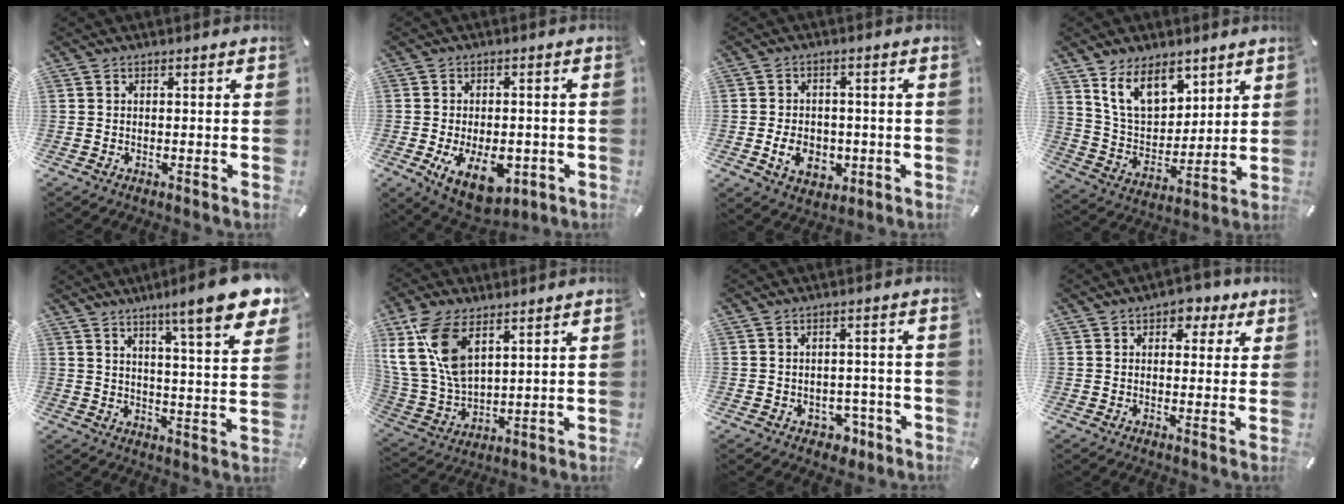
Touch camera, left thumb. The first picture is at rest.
{"total": 12.0, "force": [-3.8, 7.0, 8.9], "torque": [-0.148, -0.004, -0.061]}
{"total": 7.7, "force": [-1.7, 6.0, 4.5], "torque": [-0.089, 0.001, -0.033]}
{"total": 13.1, "force": [8.3, 8.2, 6.0], "torque": [-0.119, -0.035, 0.160]}
{"total": 13.1, "force": [9.2, 1.3, 9.2], "torque": [-0.142, -0.057, 0.146]}
{"total": 15.7, "force": [7.6, 9.4, 10.1], "torque": [-0.262, -0.030, 0.136]}
{"total": 4.6, "force": [-1.7, 3.8, 1.9], "torque": [-0.013, 0.008, -0.030]}
{"total": 4.5, "force": [2.0, 3.3, 2.3], "torque": [-0.014, -0.004, 0.025]}